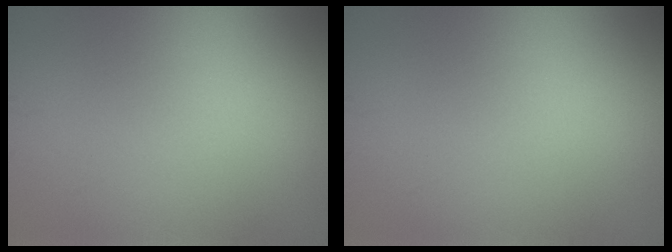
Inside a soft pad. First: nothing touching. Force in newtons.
{"total": 0.0}